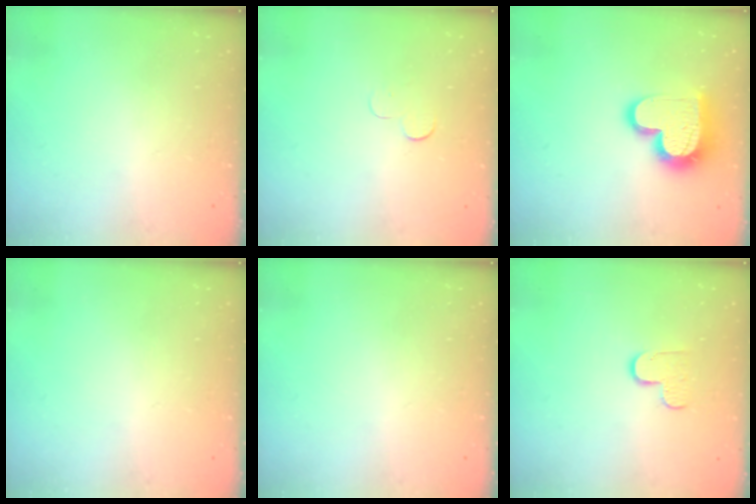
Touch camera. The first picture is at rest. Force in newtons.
{"total": 2.9, "press": 2.9, "slide": 0.3}
{"total": 17.2, "press": 17.2, "slide": 1.2}
{"total": 0.0}
{"total": 0.0}
{"total": 5.7, "press": 5.7, "slide": 0.4}